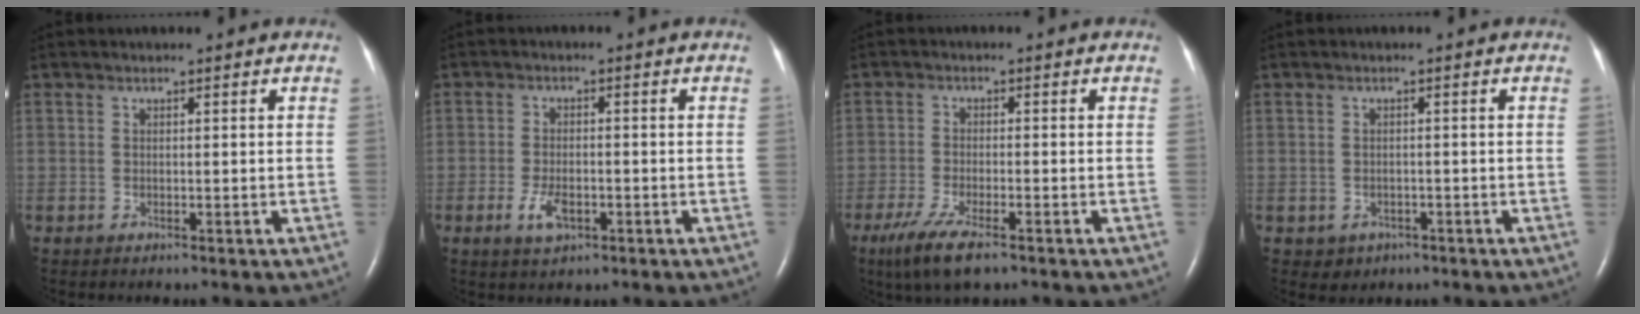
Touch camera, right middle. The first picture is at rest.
{"total": 3.9, "force": [-1.7, 1.8, 3.0], "torque": [-0.066, -0.003, -0.027]}
{"total": 6.6, "force": [-4.3, 1.4, 4.9], "torque": [-0.099, -0.018, -0.070]}
{"total": 2.2, "force": [-1.0, 2.0, 0.4], "torque": [-0.009, 0.006, -0.005]}